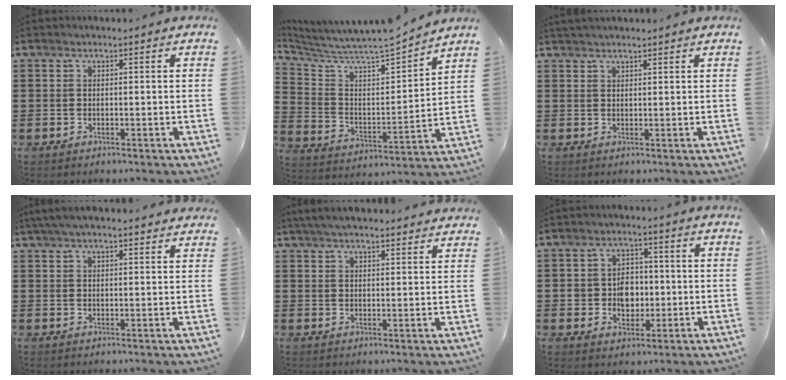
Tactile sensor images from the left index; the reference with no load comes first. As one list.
[{"total": 5.6, "force": [5.5, -0.2, 1.2], "torque": [-0.055, -0.060, 0.084]}, {"total": 1.3, "force": [1.3, 0.1, 0.3], "torque": [-0.008, 0.000, 0.025]}, {"total": 3.4, "force": [2.9, 0.2, 1.7], "torque": [-0.040, 0.001, 0.054]}, {"total": 3.7, "force": [3.5, 0.1, 1.1], "torque": [-0.031, -0.007, 0.065]}, {"total": 5.0, "force": [-0.4, 3.9, 3.1], "torque": [-0.051, 0.005, -0.015]}]